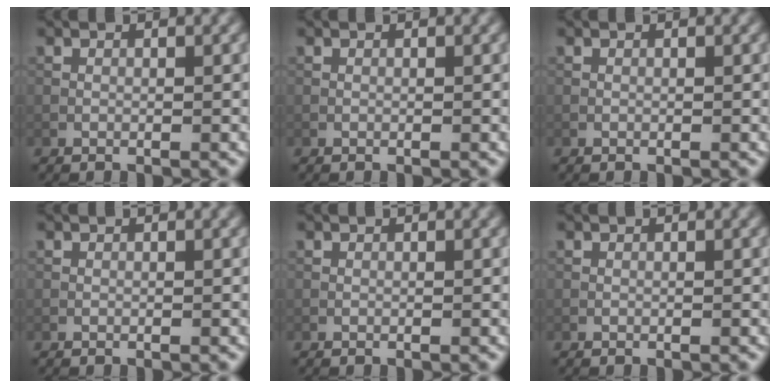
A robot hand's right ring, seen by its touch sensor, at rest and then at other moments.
{"total": 0.0}
{"total": 0.0}
{"total": 0.0}
{"total": 0.0}
{"total": 0.0}